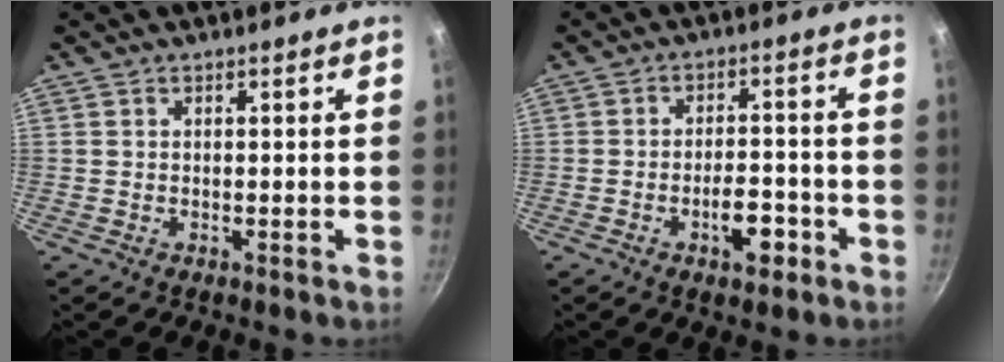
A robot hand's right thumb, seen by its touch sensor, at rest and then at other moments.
{"total": 6.5, "force": [-3.1, 3.1, 4.9], "torque": [-0.051, 0.023, -0.048]}